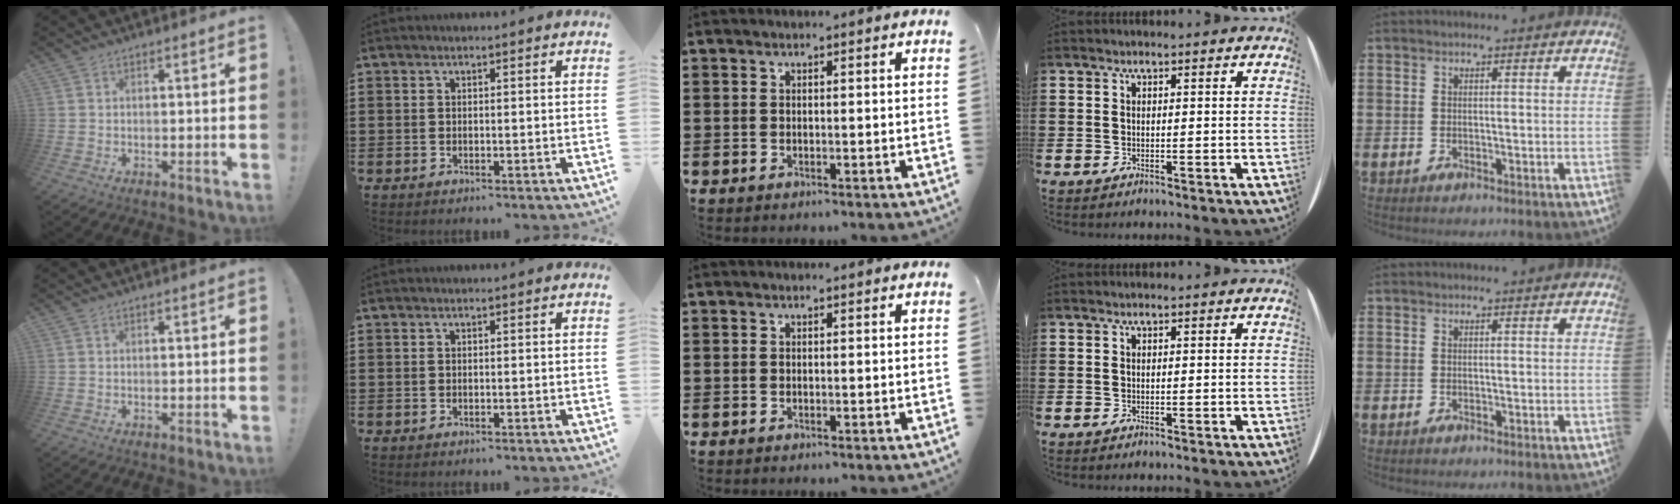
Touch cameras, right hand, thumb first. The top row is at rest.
{}